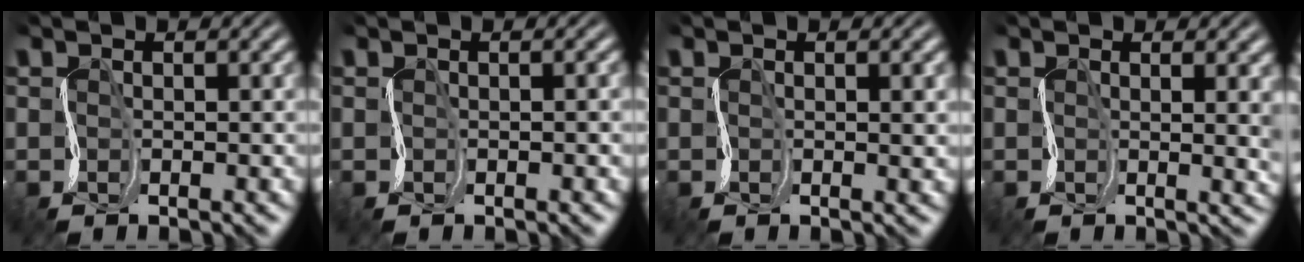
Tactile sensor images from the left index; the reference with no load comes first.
{"total": 1.7, "force": [0.0, 0.9, 1.5], "torque": [-0.011, 0.006, -0.006]}
{"total": 1.8, "force": [0.7, 0.5, 1.6], "torque": [-0.025, 0.009, 0.009]}
{"total": 4.3, "force": [1.0, 1.9, 3.8], "torque": [-0.028, 0.014, 0.011]}